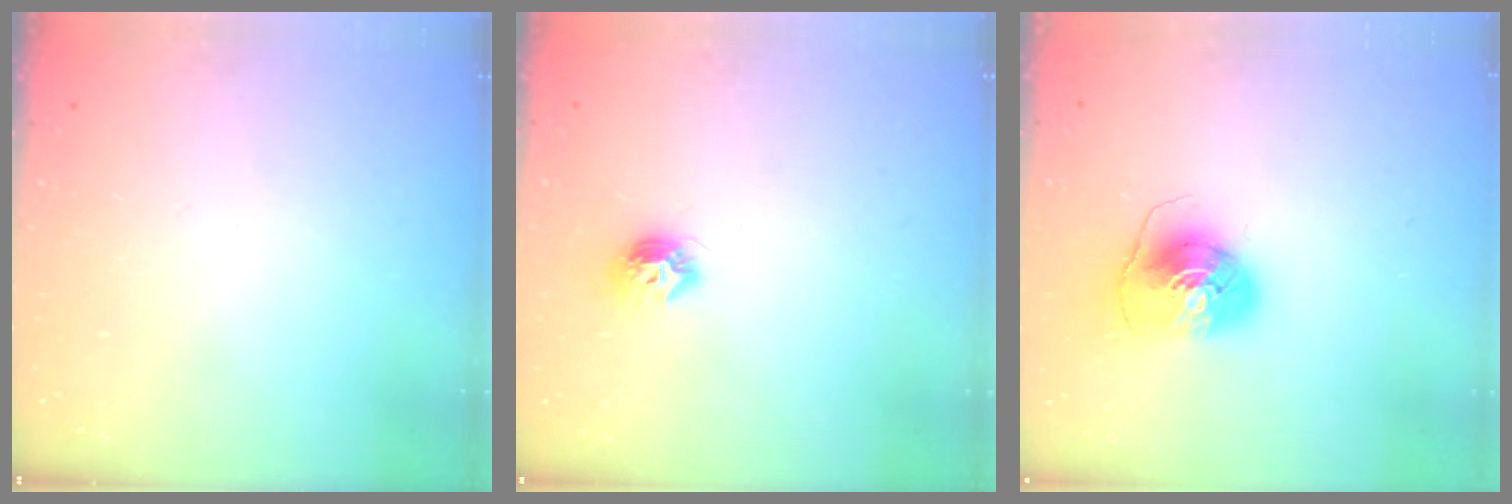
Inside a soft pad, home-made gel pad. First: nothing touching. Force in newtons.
{"total": 7.6, "press": 7.6, "slide": 0.2}
{"total": 8.5, "press": 8.4, "slide": 1.3}